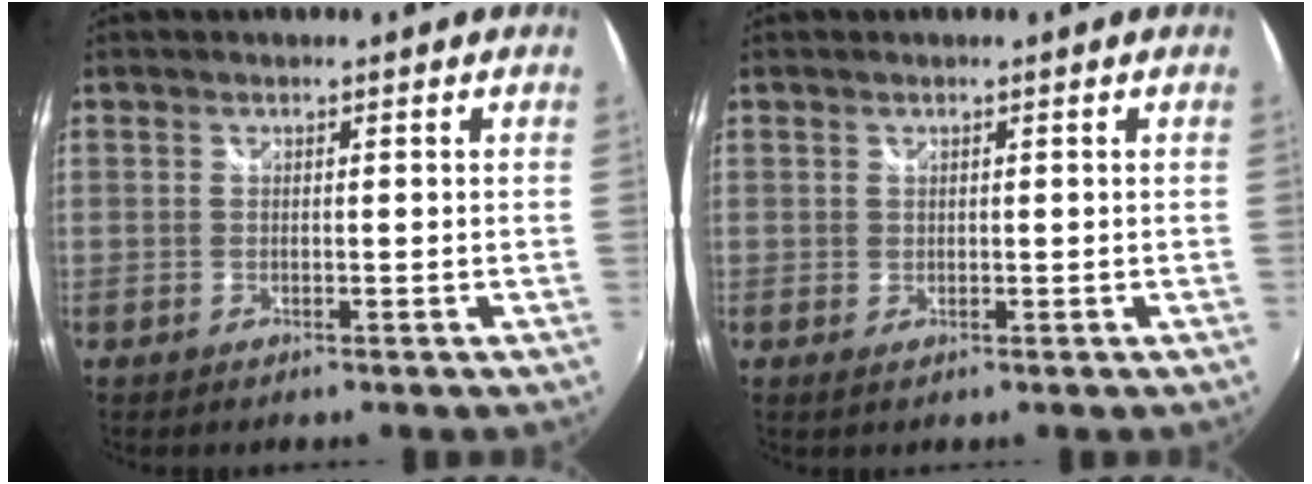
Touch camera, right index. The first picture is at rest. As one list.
[{"total": 0.6, "force": [0.3, 0.5, 0.1], "torque": [0.001, -0.001, 0.005]}]